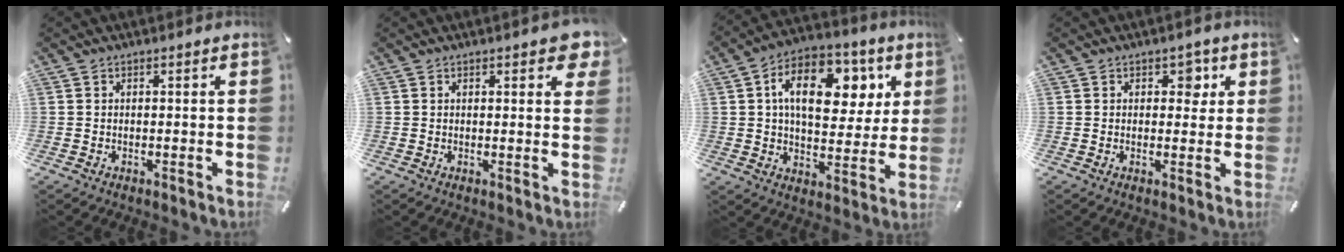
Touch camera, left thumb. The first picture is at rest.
{"total": 3.5, "force": [2.1, 1.4, 2.5], "torque": [-0.030, -0.008, 0.032]}
{"total": 16.2, "force": [5.5, 10.4, 11.2], "torque": [-0.171, -0.007, 0.097]}
{"total": 3.8, "force": [1.4, 2.7, 2.3], "torque": [-0.003, -0.012, 0.011]}